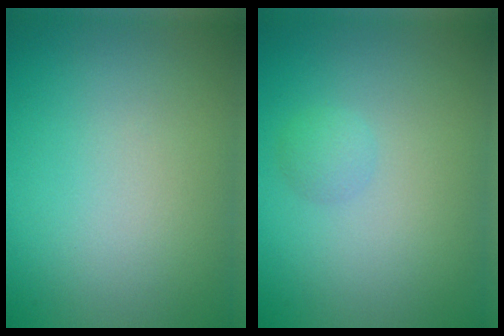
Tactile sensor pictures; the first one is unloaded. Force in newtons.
{"total": 1.1, "press": 1.1, "slide": 0.0}